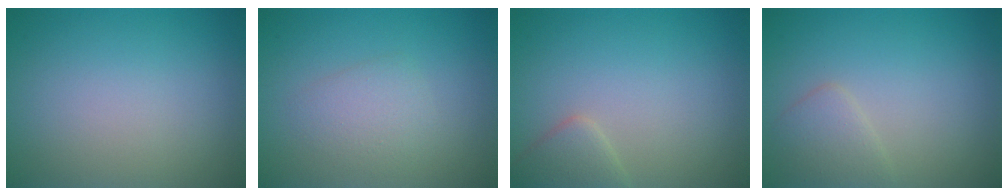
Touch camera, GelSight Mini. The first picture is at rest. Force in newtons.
{"total": 2.1, "press": 2.1, "slide": 0.2}
{"total": 2.2, "press": 2.2, "slide": 0.1}
{"total": 2.0, "press": 2.0, "slide": 0.0}